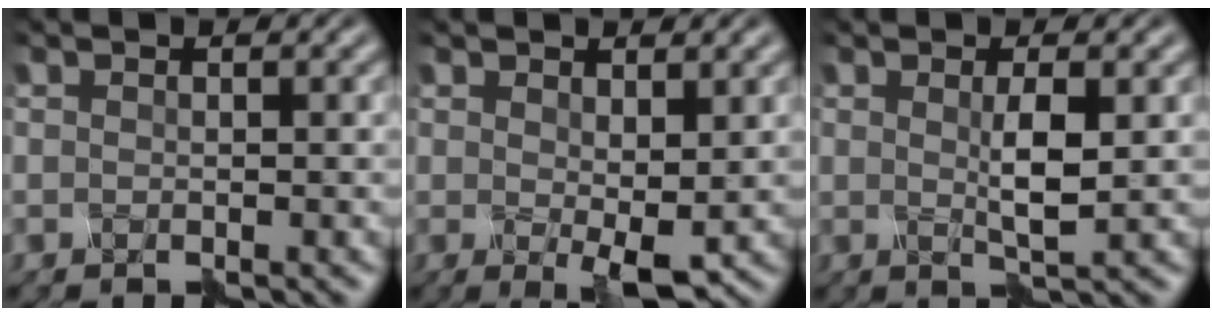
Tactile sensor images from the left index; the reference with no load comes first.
{"total": 2.6, "force": [0.3, 1.1, 2.4], "torque": [-0.046, -0.006, 0.005]}
{"total": 1.9, "force": [0.3, -0.1, 1.8], "torque": [-0.044, -0.001, 0.008]}